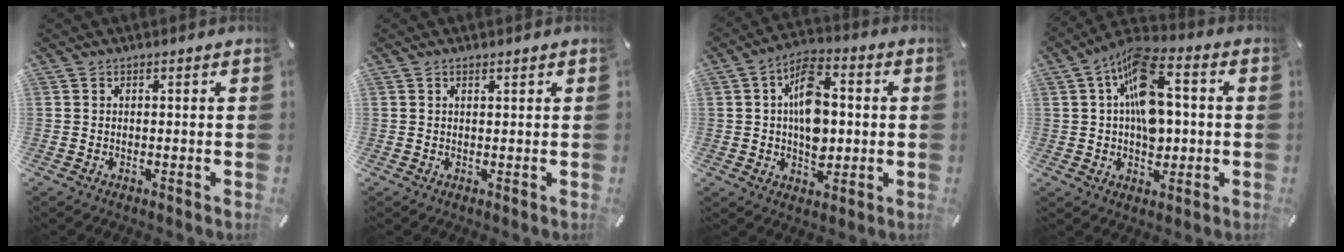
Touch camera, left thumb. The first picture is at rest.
{"total": 0.8, "force": [0.7, 0.1, 0.4], "torque": [-0.007, -0.002, 0.013]}
{"total": 11.9, "force": [0.4, 7.6, 9.2], "torque": [-0.155, 0.004, 0.004]}
{"total": 14.5, "force": [1.9, 8.7, 11.4], "torque": [-0.196, 0.003, 0.034]}